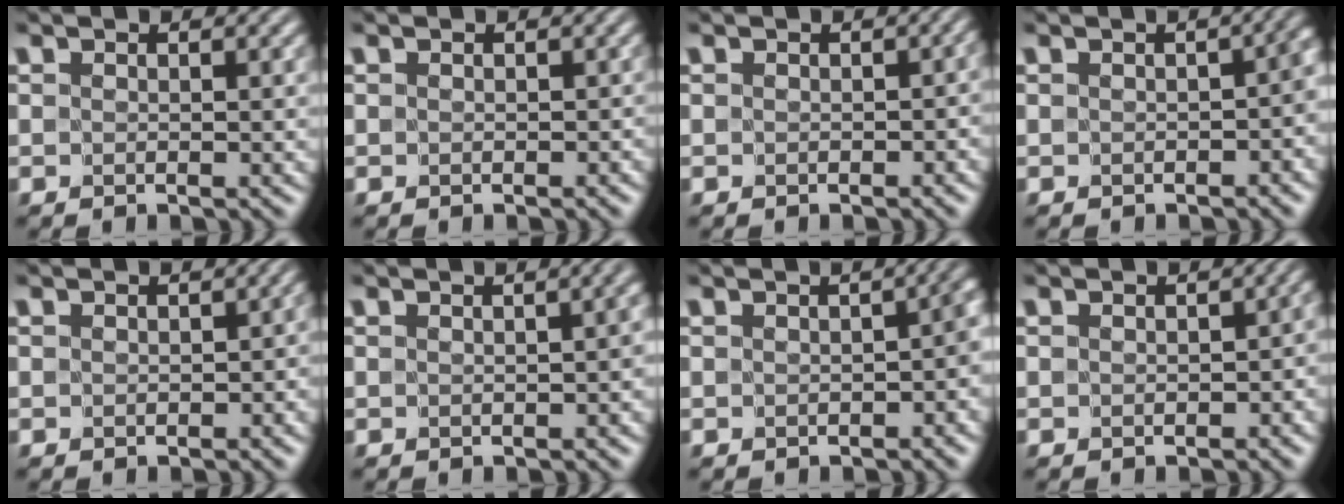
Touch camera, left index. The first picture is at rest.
{"total": 0.5, "force": [-0.3, 0.4, -0.1], "torque": [0.009, 0.001, -0.001]}
{"total": 1.3, "force": [-0.5, 0.9, 0.8], "torque": [0.001, 0.001, 0.001]}
{"total": 4.0, "force": [-0.8, 2.2, 3.3], "torque": [-0.011, 0.006, -0.003]}
{"total": 1.7, "force": [-0.5, 1.2, 1.0], "torque": [0.002, 0.000, 0.001]}
{"total": 2.5, "force": [-0.2, 1.2, 2.2], "torque": [-0.004, 0.014, 0.001]}
{"total": 4.7, "force": [-0.8, 2.4, 3.9], "torque": [-0.015, 0.007, -0.008]}
{"total": 2.8, "force": [-0.6, 2.0, 2.0], "torque": [0.003, 0.000, 0.001]}